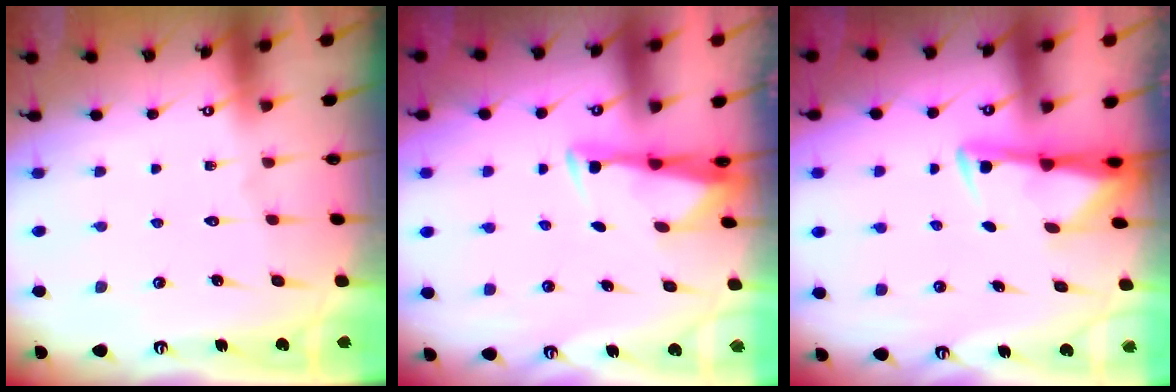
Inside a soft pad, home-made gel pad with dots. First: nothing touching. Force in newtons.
{"total": 3.2, "press": 3.1, "slide": 0.8}
{"total": 2.9, "press": 2.9, "slide": 0.5}